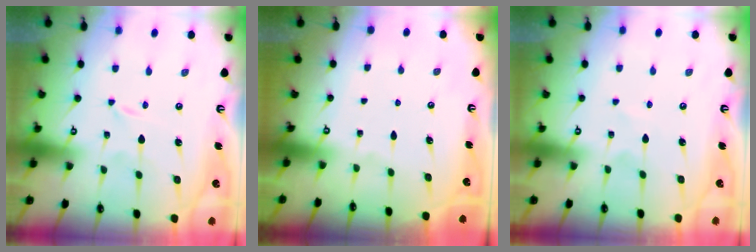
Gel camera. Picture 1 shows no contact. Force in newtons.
{"total": 0.0}
{"total": 0.5, "press": 0.5, "slide": 0.1}